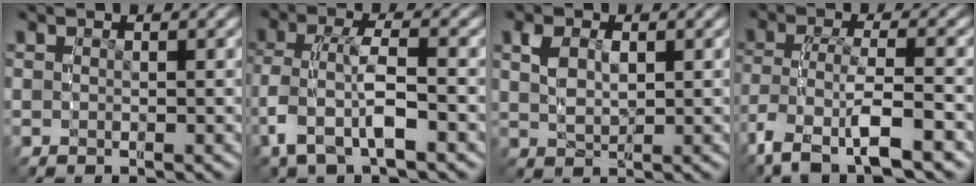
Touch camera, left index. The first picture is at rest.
{"total": 5.3, "force": [-1.4, 3.1, 4.1], "torque": [-0.096, -0.008, -0.019]}
{"total": 3.0, "force": [0.6, 2.0, 2.1], "torque": [-0.044, -0.005, 0.019]}
{"total": 5.9, "force": [-2.7, 2.9, 4.3], "torque": [-0.097, -0.022, -0.032]}